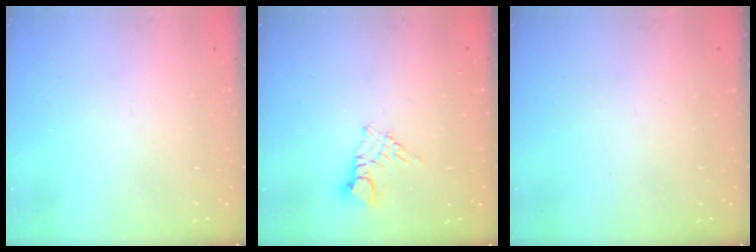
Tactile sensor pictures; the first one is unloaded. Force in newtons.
{"total": 5.7, "press": 5.7, "slide": 0.5}
{"total": 0.0}